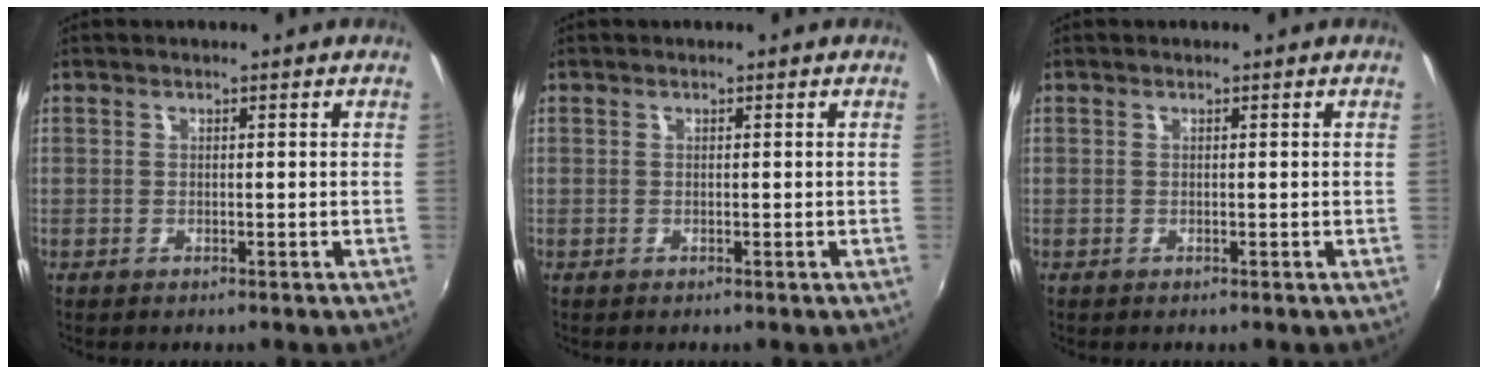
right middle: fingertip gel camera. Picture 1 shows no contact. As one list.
[{"total": 0.0}, {"total": 0.0}]